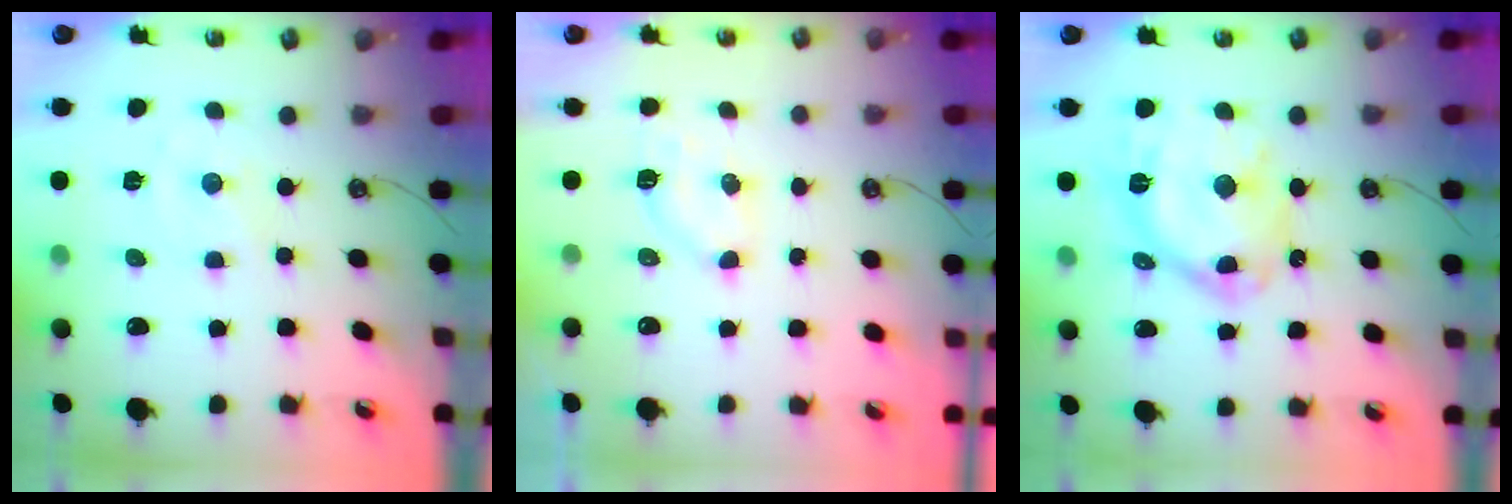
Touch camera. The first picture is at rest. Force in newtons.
{"total": 5.1, "press": 5.0, "slide": 1.1}
{"total": 17.6, "press": 17.5, "slide": 1.7}